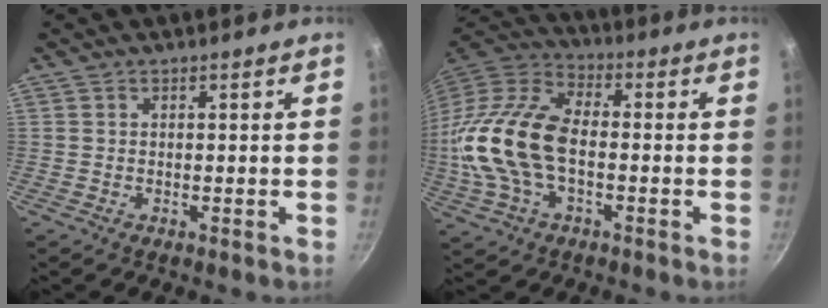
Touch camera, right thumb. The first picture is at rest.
{"total": 20.1, "force": [-2.2, 11.6, 16.3], "torque": [-0.322, 0.035, -0.054]}